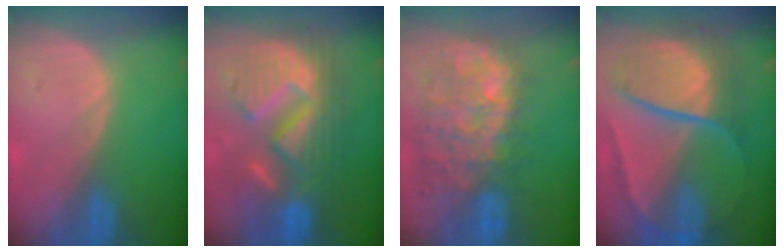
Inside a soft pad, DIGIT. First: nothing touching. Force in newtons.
{"total": 12.9, "press": 12.8, "slide": 1.4}
{"total": 12.2, "press": 11.1, "slide": 5.1}
{"total": 10.7, "press": 10.6, "slide": 1.0}